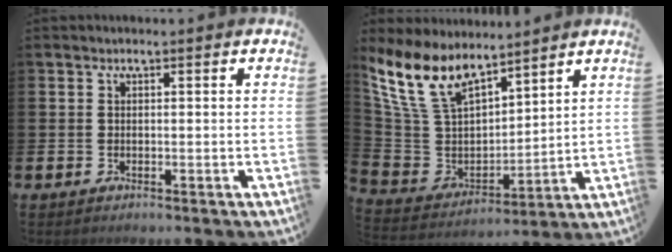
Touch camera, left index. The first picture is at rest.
{"total": 10.3, "force": [8.1, 4.9, 3.9], "torque": [-0.129, -0.043, 0.155]}